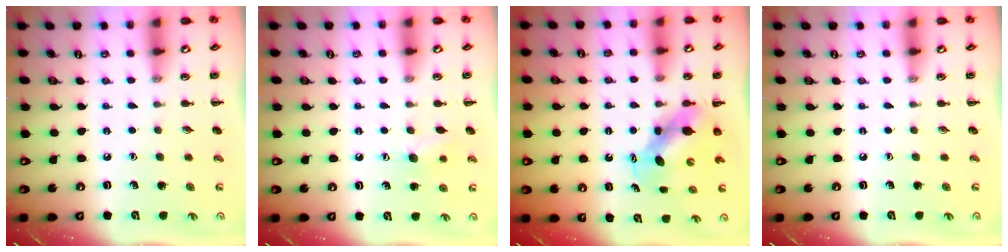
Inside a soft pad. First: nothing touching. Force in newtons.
{"total": 7.6, "press": 7.4, "slide": 1.7}
{"total": 6.5, "press": 6.4, "slide": 0.9}
{"total": 0.0}